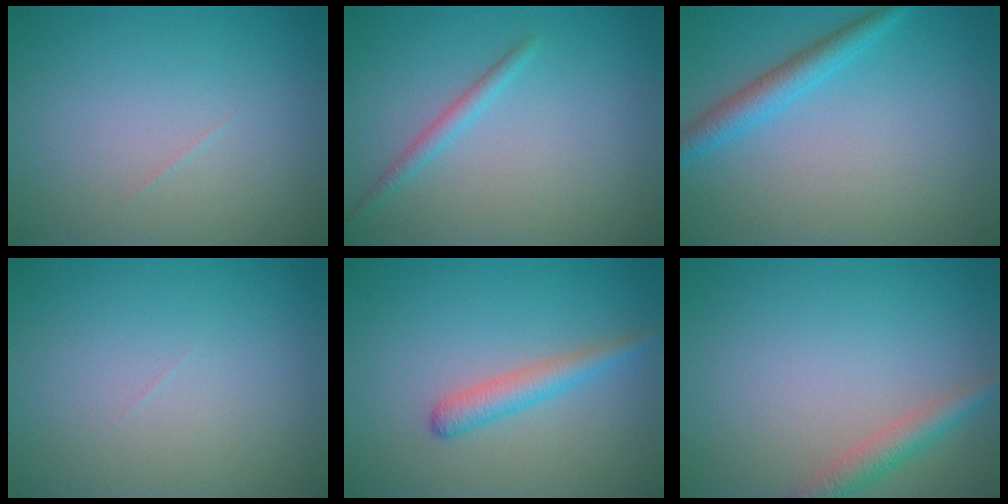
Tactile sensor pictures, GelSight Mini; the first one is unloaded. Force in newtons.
{"total": 1.4, "press": 1.4, "slide": 0.0}
{"total": 2.8, "press": 2.8, "slide": 0.2}
{"total": 0.0}
{"total": 2.4, "press": 2.3, "slide": 0.1}
{"total": 2.6, "press": 2.6, "slide": 0.2}